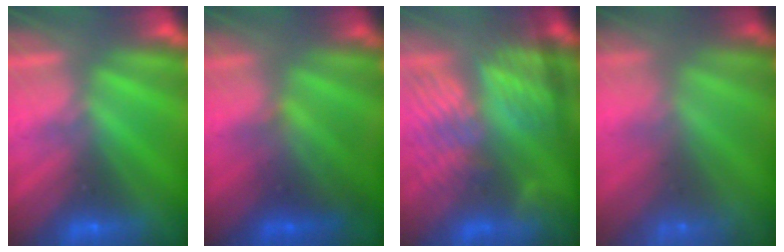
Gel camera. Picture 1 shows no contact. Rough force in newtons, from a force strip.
{"total": 2.5}
{"total": 7.0}
{"total": 7.3}